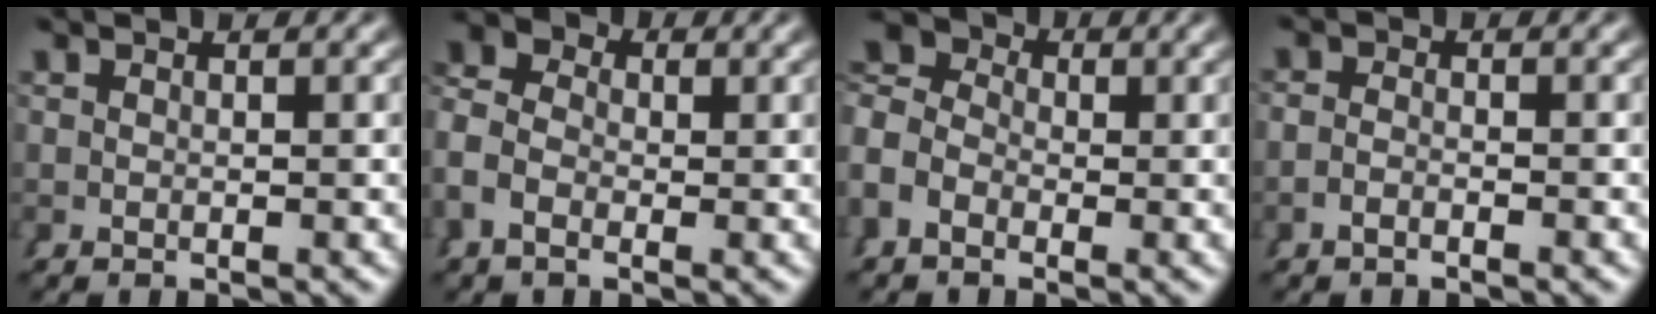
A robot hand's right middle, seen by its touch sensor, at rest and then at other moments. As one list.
[{"total": 4.6, "force": [0.2, 3.7, 2.8], "torque": [-0.054, -0.003, -0.009]}, {"total": 7.3, "force": [1.6, 6.0, 3.8], "torque": [-0.066, 0.014, 0.004]}, {"total": 1.2, "force": [-1.0, -0.1, 0.6], "torque": [-0.013, -0.001, -0.021]}]